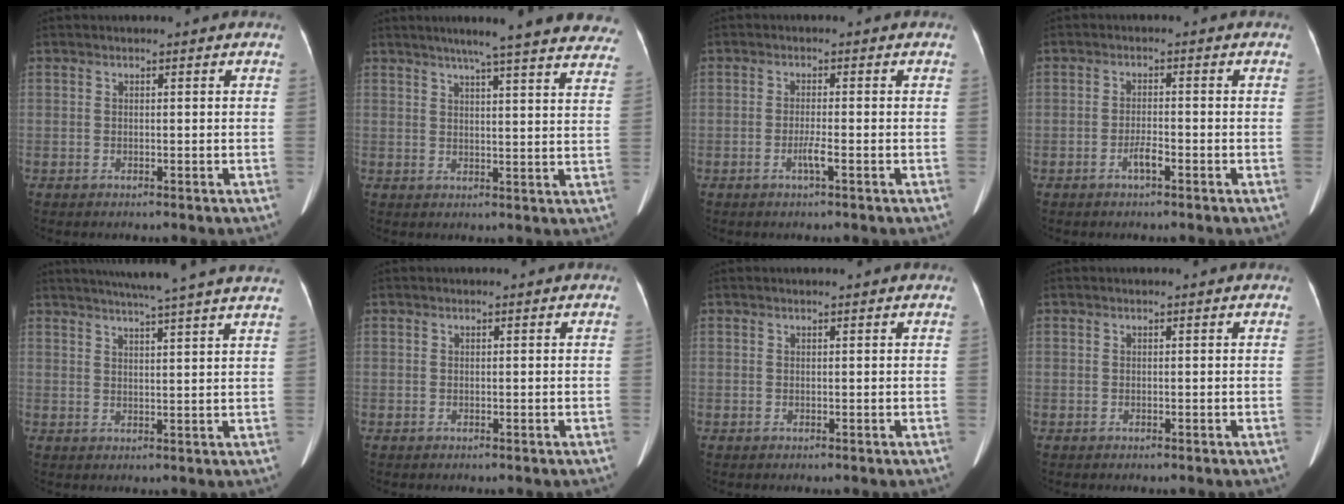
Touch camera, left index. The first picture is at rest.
{"total": 23.0, "force": [19.9, 1.8, 11.5], "torque": [-0.157, -0.022, 0.230]}
{"total": 1.9, "force": [-1.0, -0.2, 1.6], "torque": [-0.036, -0.003, -0.018]}
{"total": 2.2, "force": [-1.3, 0.3, 1.7], "torque": [-0.034, 0.000, -0.025]}
{"total": 16.0, "force": [13.9, -1.0, 7.9], "torque": [-0.128, 0.003, 0.172]}
{"total": 0.0}
{"total": 0.9, "force": [0.9, 0.0, 0.3], "torque": [-0.011, 0.009, 0.010]}
{"total": 0.0}